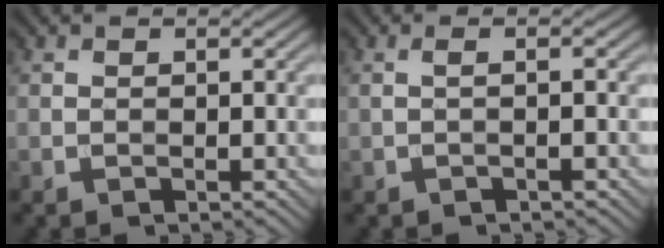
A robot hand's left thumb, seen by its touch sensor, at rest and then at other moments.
{"total": 1.5, "force": [-0.2, 0.1, 1.5], "torque": [-0.023, 0.007, -0.011]}